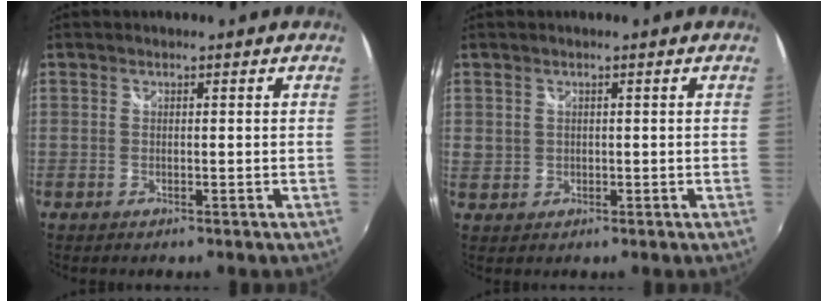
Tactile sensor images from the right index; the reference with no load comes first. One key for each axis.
{"total": 2.6, "fx": 0.8, "fy": 2.4, "fz": 0.9, "tx": -0.011, "ty": 0.004, "tz": 0.019}